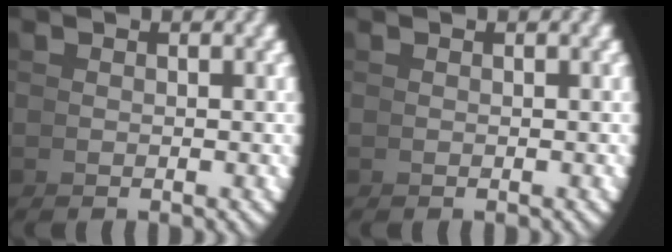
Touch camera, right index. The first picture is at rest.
{"total": 0.0}